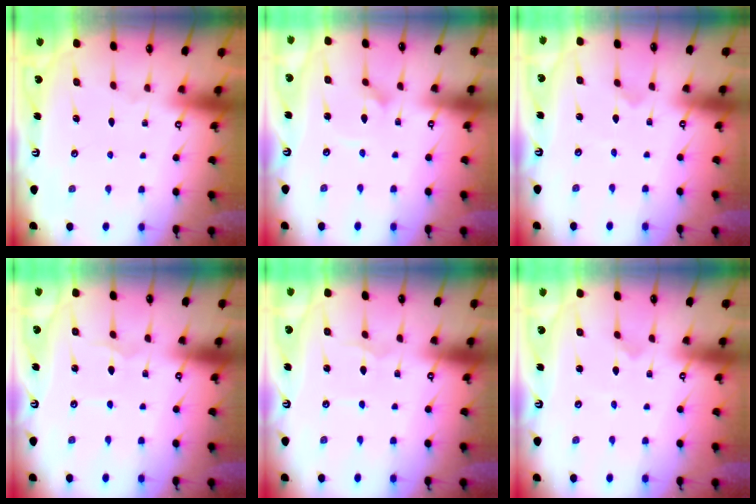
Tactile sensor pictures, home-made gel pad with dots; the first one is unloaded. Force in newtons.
{"total": 2.4, "press": 2.4, "slide": 0.1}
{"total": 0.0}
{"total": 1.1, "press": 1.1, "slide": 0.2}
{"total": 1.1, "press": 1.1, "slide": 0.2}
{"total": 0.0}